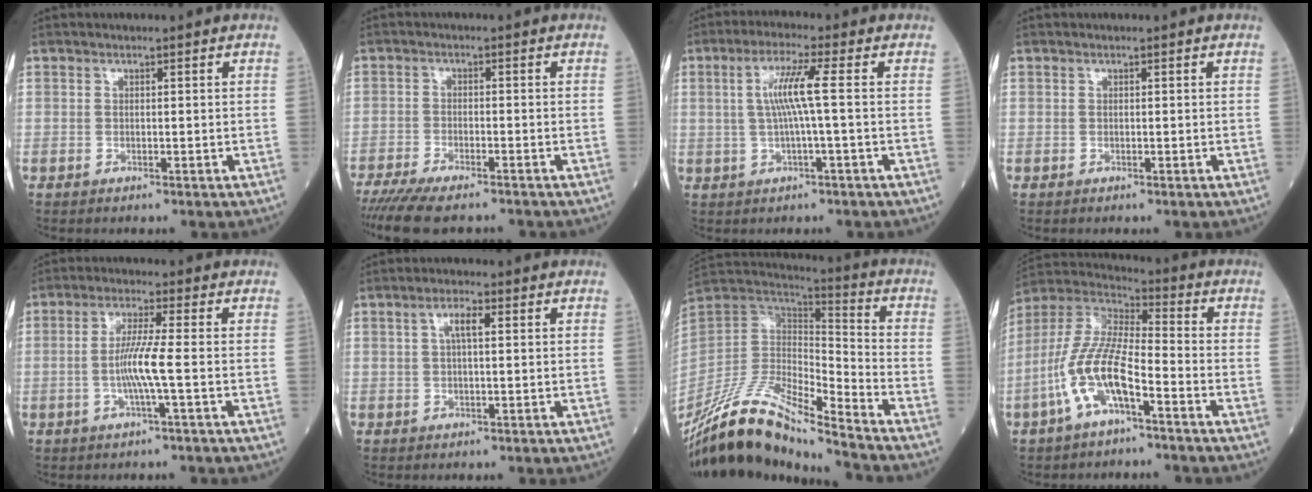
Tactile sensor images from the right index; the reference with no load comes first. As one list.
[{"total": 10.8, "force": [-9.3, 1.9, 5.1], "torque": [-0.081, -0.020, -0.149]}, {"total": 6.0, "force": [0.5, -0.6, 5.9], "torque": [-0.121, 0.008, 0.012]}, {"total": 0.0}, {"total": 5.6, "force": [-1.1, -0.7, 5.4], "torque": [-0.112, -0.001, -0.023]}, {"total": 2.9, "force": [0.8, 0.7, 2.7], "torque": [-0.056, 0.008, 0.015]}, {"total": 20.4, "force": [-17.1, 1.8, 11.0], "torque": [-0.242, -0.003, -0.327]}, {"total": 12.4, "force": [-5.2, 3.4, 10.7], "torque": [-0.241, 0.008, -0.103]}]